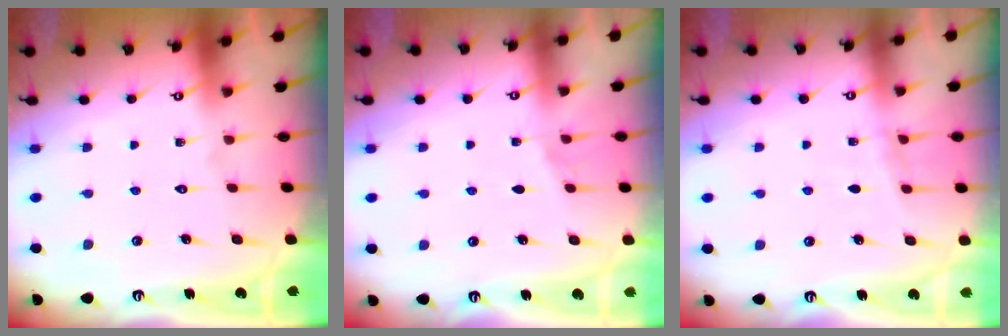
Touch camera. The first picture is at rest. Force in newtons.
{"total": 0.7, "press": 0.7, "slide": 0.1}
{"total": 5.0, "press": 4.8, "slide": 1.2}